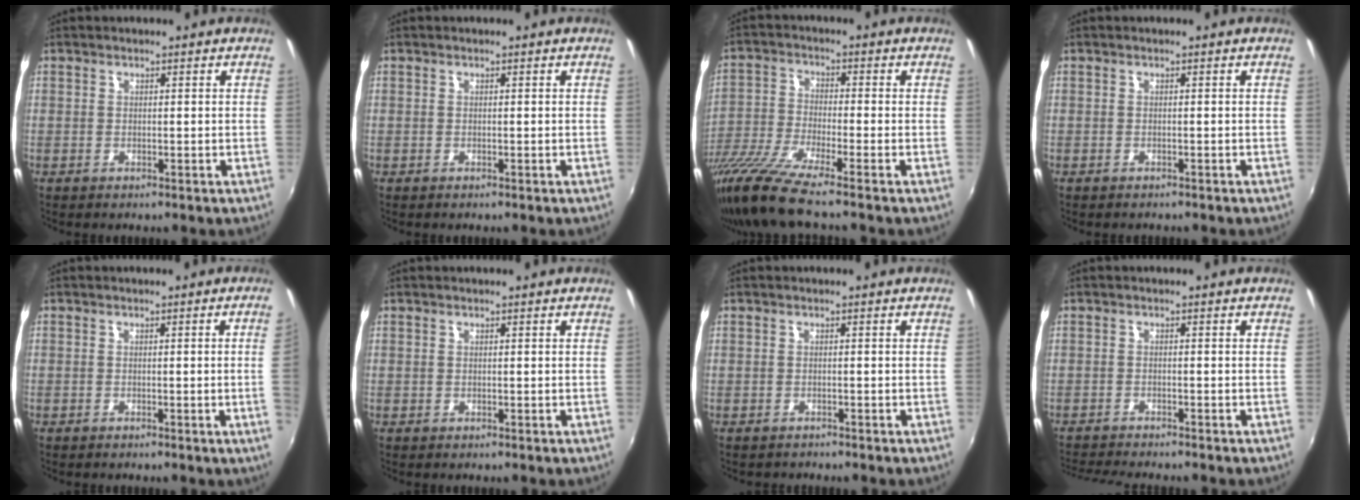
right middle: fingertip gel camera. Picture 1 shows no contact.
{"total": 0.0}
{"total": 13.3, "force": [-10.6, -0.5, 8.1], "torque": [-0.175, -0.045, -0.203]}
{"total": 1.0, "force": [-1.0, 0.4, 0.1], "torque": [-0.007, -0.003, -0.014]}
{"total": 2.2, "force": [-0.2, -1.4, 1.8], "torque": [-0.025, -0.012, 0.003]}
{"total": 0.0}
{"total": 0.9, "force": [-0.9, 0.2, -0.2], "torque": [-0.001, 0.001, -0.015]}
{"total": 5.7, "force": [-5.4, 0.0, 1.7], "torque": [-0.050, -0.018, -0.094]}